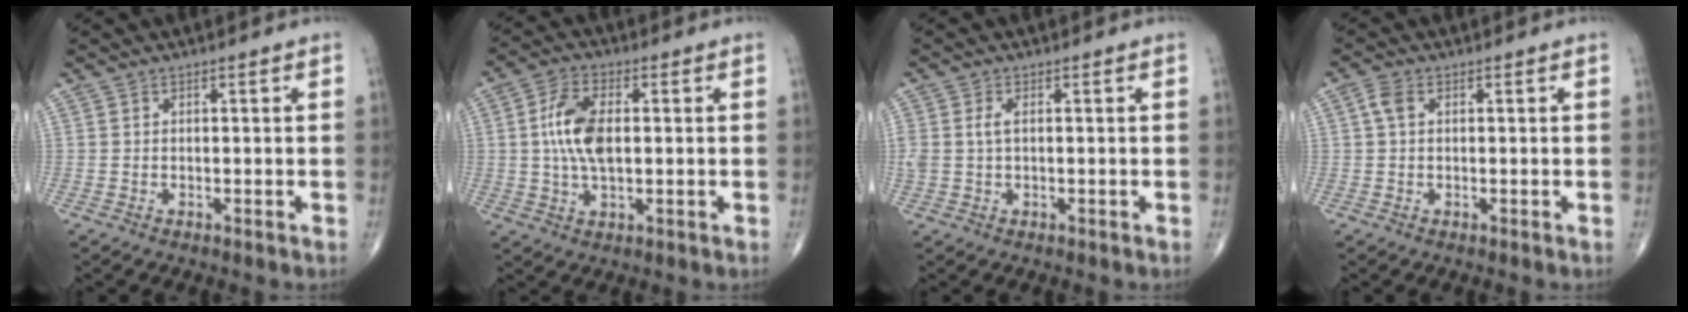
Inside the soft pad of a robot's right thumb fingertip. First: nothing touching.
{"total": 9.1, "force": [0.7, 4.5, 7.8], "torque": [-0.157, 0.005, 0.013]}
{"total": 2.8, "force": [0.4, 1.6, 2.3], "torque": [-0.065, 0.009, 0.011]}
{"total": 2.3, "force": [0.5, 1.4, 1.8], "torque": [-0.044, 0.010, 0.010]}